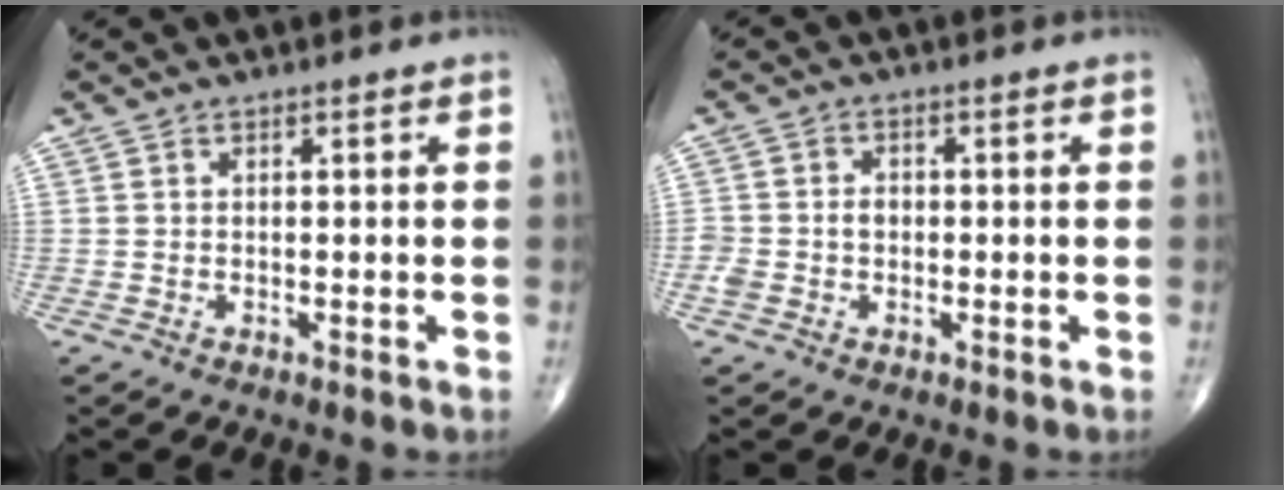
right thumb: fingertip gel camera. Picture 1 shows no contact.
{"total": 3.9, "force": [-0.7, 3.1, 2.2], "torque": [-0.041, 0.016, -0.010]}